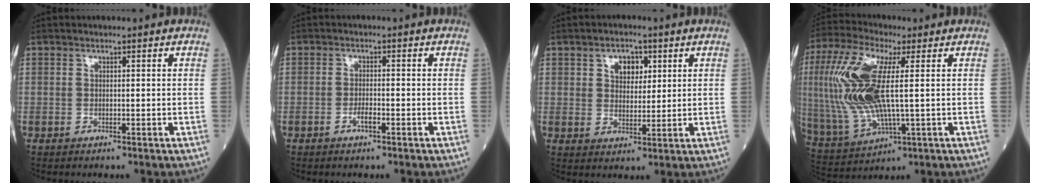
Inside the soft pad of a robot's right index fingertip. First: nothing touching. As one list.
[{"total": 1.8, "force": [-1.0, 0.3, 1.4], "torque": [-0.027, 0.000, -0.018]}, {"total": 4.6, "force": [2.0, 2.9, 2.9], "torque": [-0.045, 0.007, 0.035]}, {"total": 15.1, "force": [1.7, 4.1, 14.4], "torque": [-0.340, 0.008, 0.036]}]